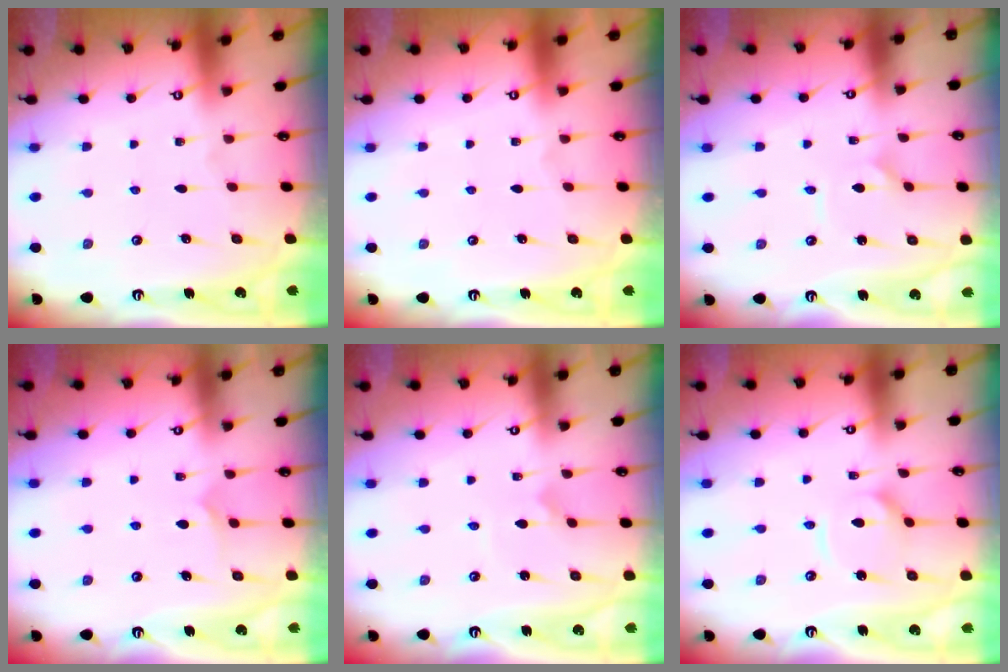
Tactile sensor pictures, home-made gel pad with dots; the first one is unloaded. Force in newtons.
{"total": 0.0}
{"total": 1.0, "press": 1.0, "slide": 0.0}
{"total": 5.0, "press": 5.0, "slide": 0.2}
{"total": 1.7, "press": 1.7, "slide": 0.2}
{"total": 7.6, "press": 7.6, "slide": 0.5}